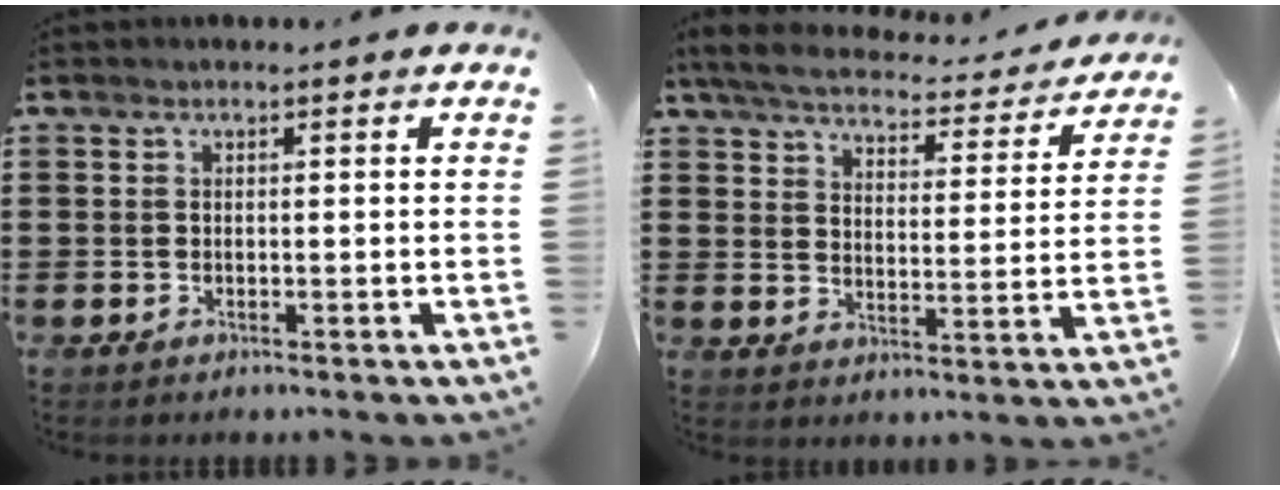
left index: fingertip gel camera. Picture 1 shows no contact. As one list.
[{"total": 5.2, "force": [4.9, 0.6, 1.6], "torque": [-0.057, -0.030, 0.080]}]